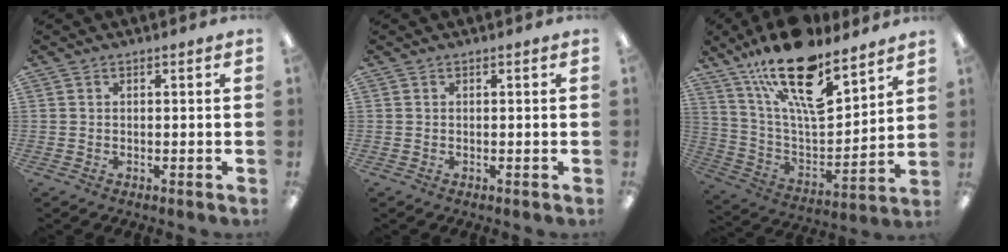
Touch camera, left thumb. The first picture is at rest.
{"total": 0.0}
{"total": 22.1, "force": [15.1, 8.0, 14.0], "torque": [-0.241, -0.092, 0.262]}